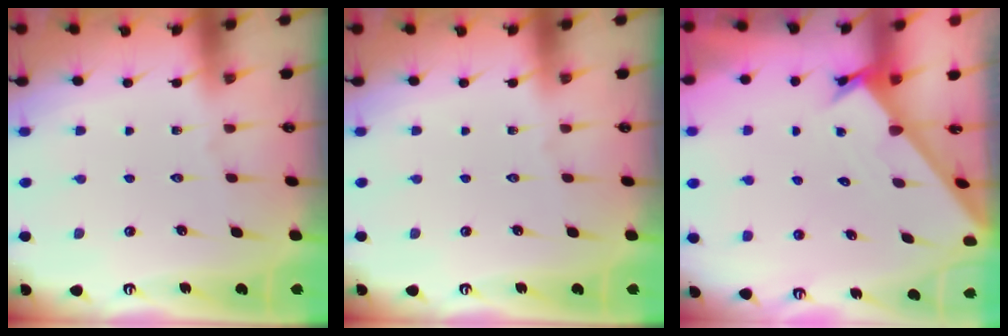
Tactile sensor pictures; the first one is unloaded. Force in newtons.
{"total": 0.0}
{"total": 1.7, "press": 1.7, "slide": 0.1}